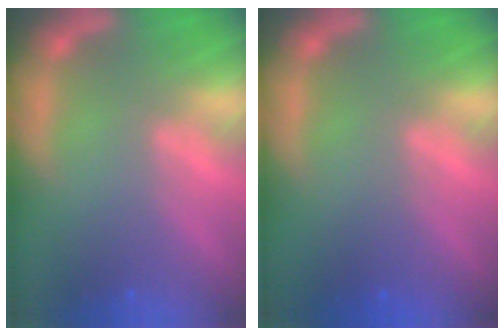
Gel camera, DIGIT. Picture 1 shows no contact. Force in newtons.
{"total": 0.9}